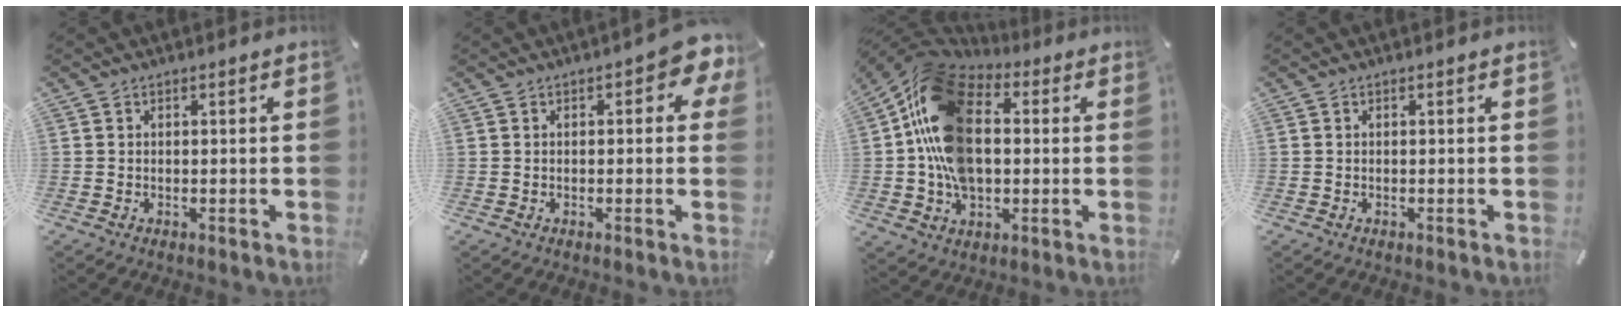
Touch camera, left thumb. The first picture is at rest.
{"total": 5.4, "force": [1.1, 2.5, 4.6], "torque": [-0.058, 0.000, 0.013]}
{"total": 20.1, "force": [1.4, 14.6, 13.7], "torque": [-0.287, 0.010, 0.027]}
{"total": 0.0}